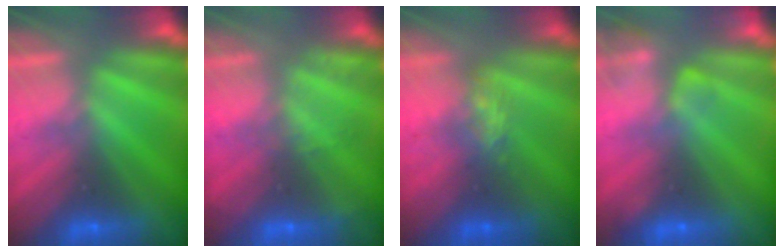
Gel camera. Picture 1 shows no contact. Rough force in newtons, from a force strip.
{"total": 2.2}
{"total": 4.4}
{"total": 2.4}